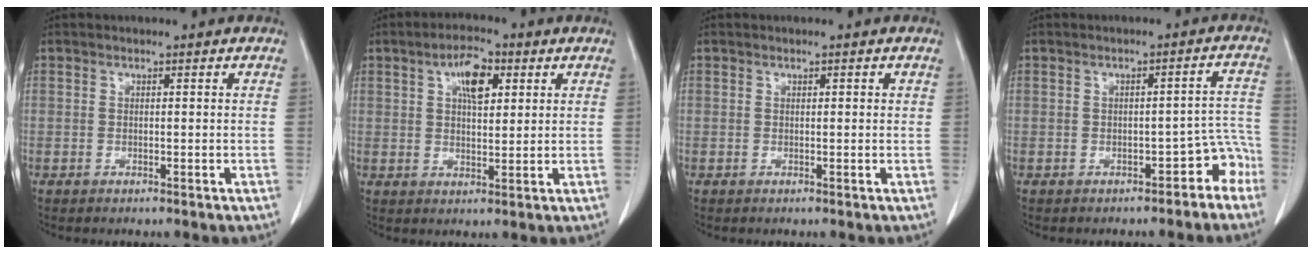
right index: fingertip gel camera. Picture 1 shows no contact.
{"total": 6.2, "force": [2.5, 2.5, 5.1], "torque": [-0.088, 0.009, 0.041]}
{"total": 0.7, "force": [0.3, 0.2, 0.6], "torque": [-0.010, 0.001, 0.004]}
{"total": 4.8, "force": [-3.2, 2.2, 2.8], "torque": [-0.011, 0.037, -0.035]}